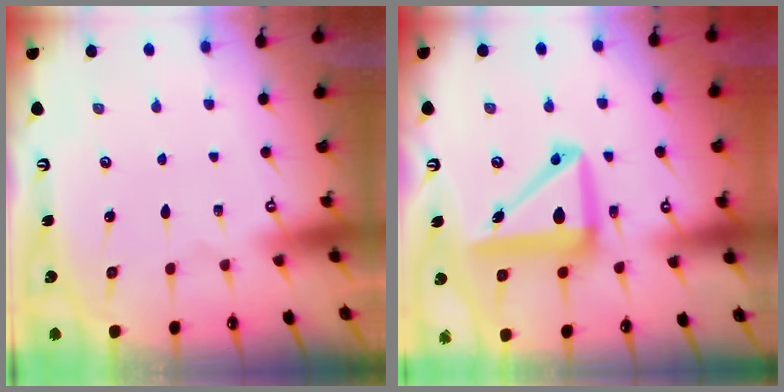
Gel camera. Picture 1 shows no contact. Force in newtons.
{"total": 12.8, "press": 12.7, "slide": 2.1}